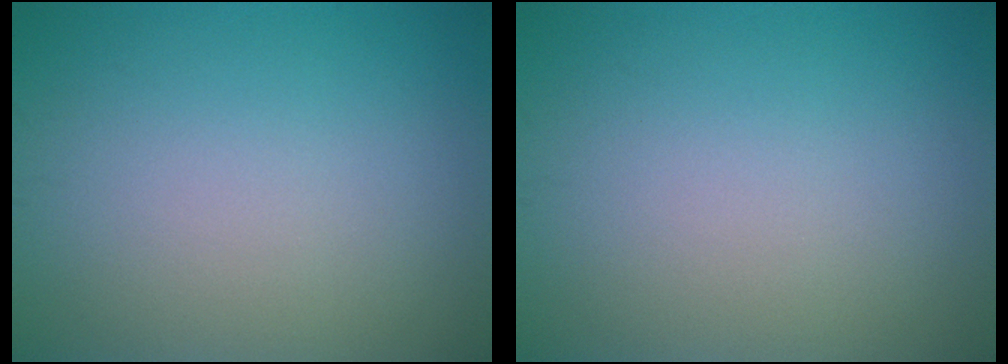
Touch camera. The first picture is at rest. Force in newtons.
{"total": 0.0}